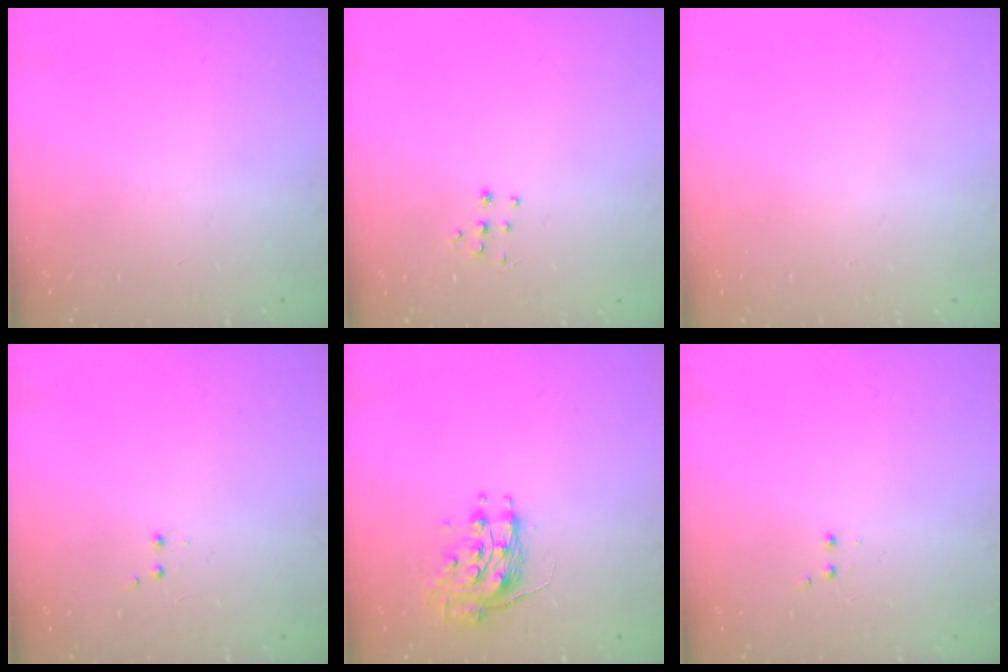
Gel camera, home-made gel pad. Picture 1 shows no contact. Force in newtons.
{"total": 3.7, "press": 3.7, "slide": 0.2}
{"total": 0.0}
{"total": 2.0, "press": 1.8, "slide": 0.9}
{"total": 8.8, "press": 8.8, "slide": 0.0}
{"total": 2.0, "press": 1.8, "slide": 0.9}